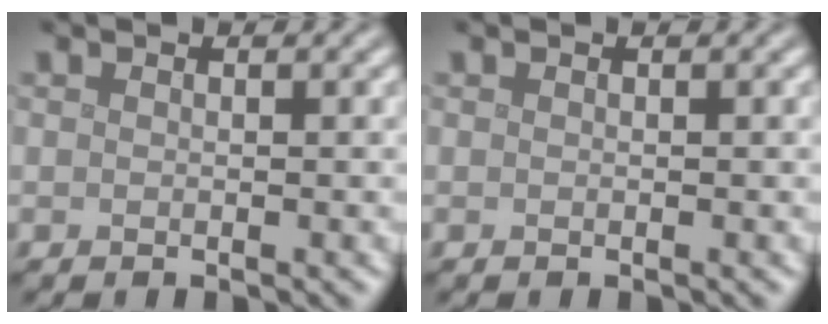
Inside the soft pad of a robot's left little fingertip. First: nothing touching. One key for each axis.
{"total": 0.0}